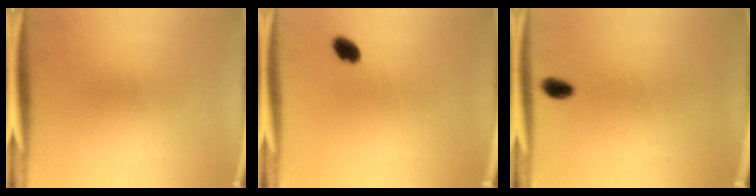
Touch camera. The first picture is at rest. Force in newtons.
{"total": 2.8}
{"total": 2.1}